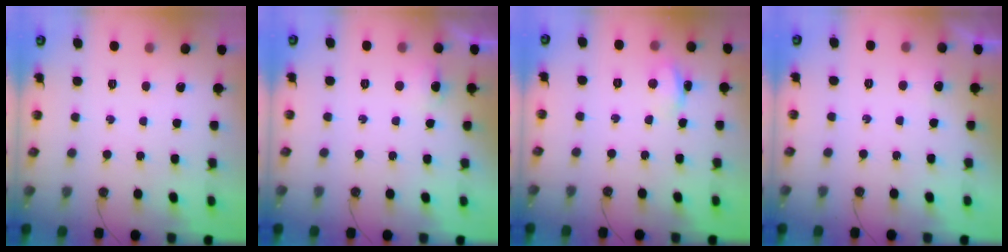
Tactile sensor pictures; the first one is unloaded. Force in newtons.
{"total": 5.4, "press": 5.3, "slide": 1.3}
{"total": 3.1, "press": 3.1, "slide": 0.3}
{"total": 12.3, "press": 3.1, "slide": 11.9}